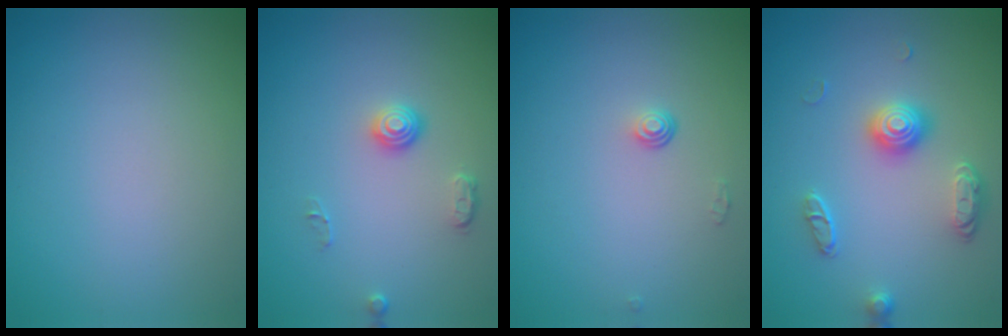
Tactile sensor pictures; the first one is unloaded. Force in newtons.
{"total": 1.4, "press": 1.0, "slide": 1.0}
{"total": 0.8, "press": 0.5, "slide": 0.6}
{"total": 2.6, "press": 2.2, "slide": 1.5}